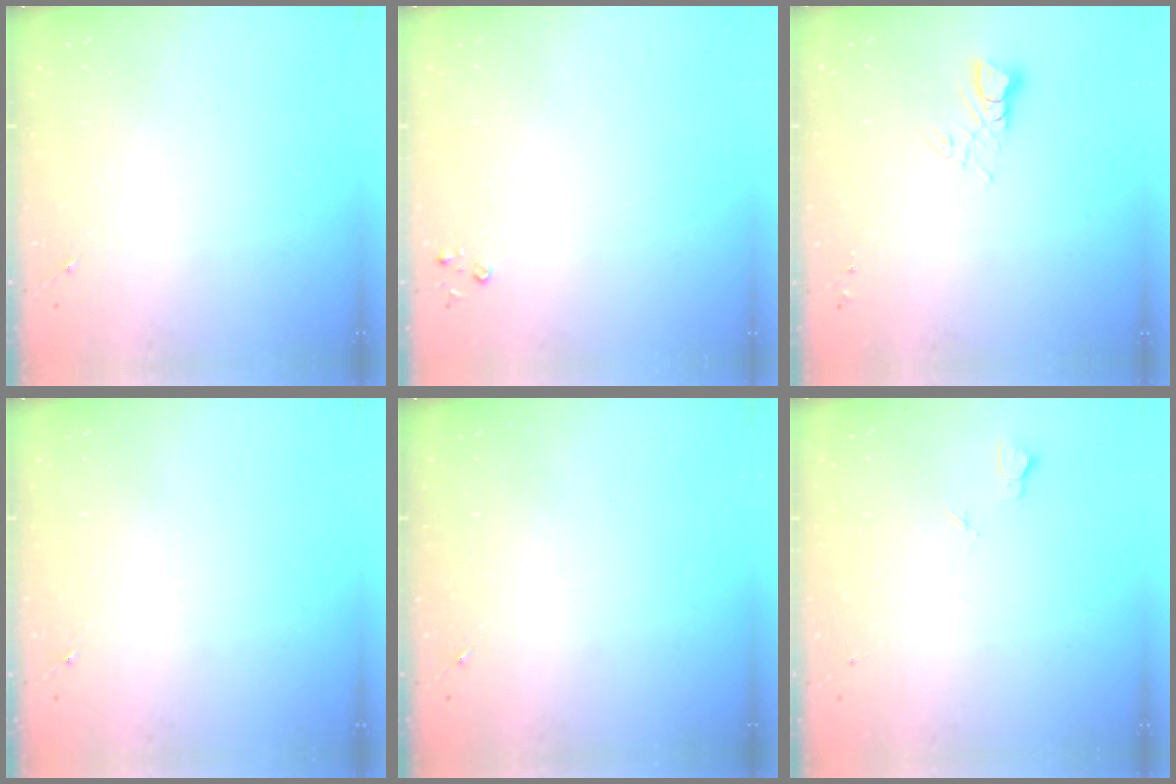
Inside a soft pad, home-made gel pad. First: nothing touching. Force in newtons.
{"total": 2.6, "press": 2.6, "slide": 0.3}
{"total": 4.5, "press": 4.5, "slide": 0.5}
{"total": 0.0}
{"total": 0.0}
{"total": 2.7, "press": 2.6, "slide": 0.3}